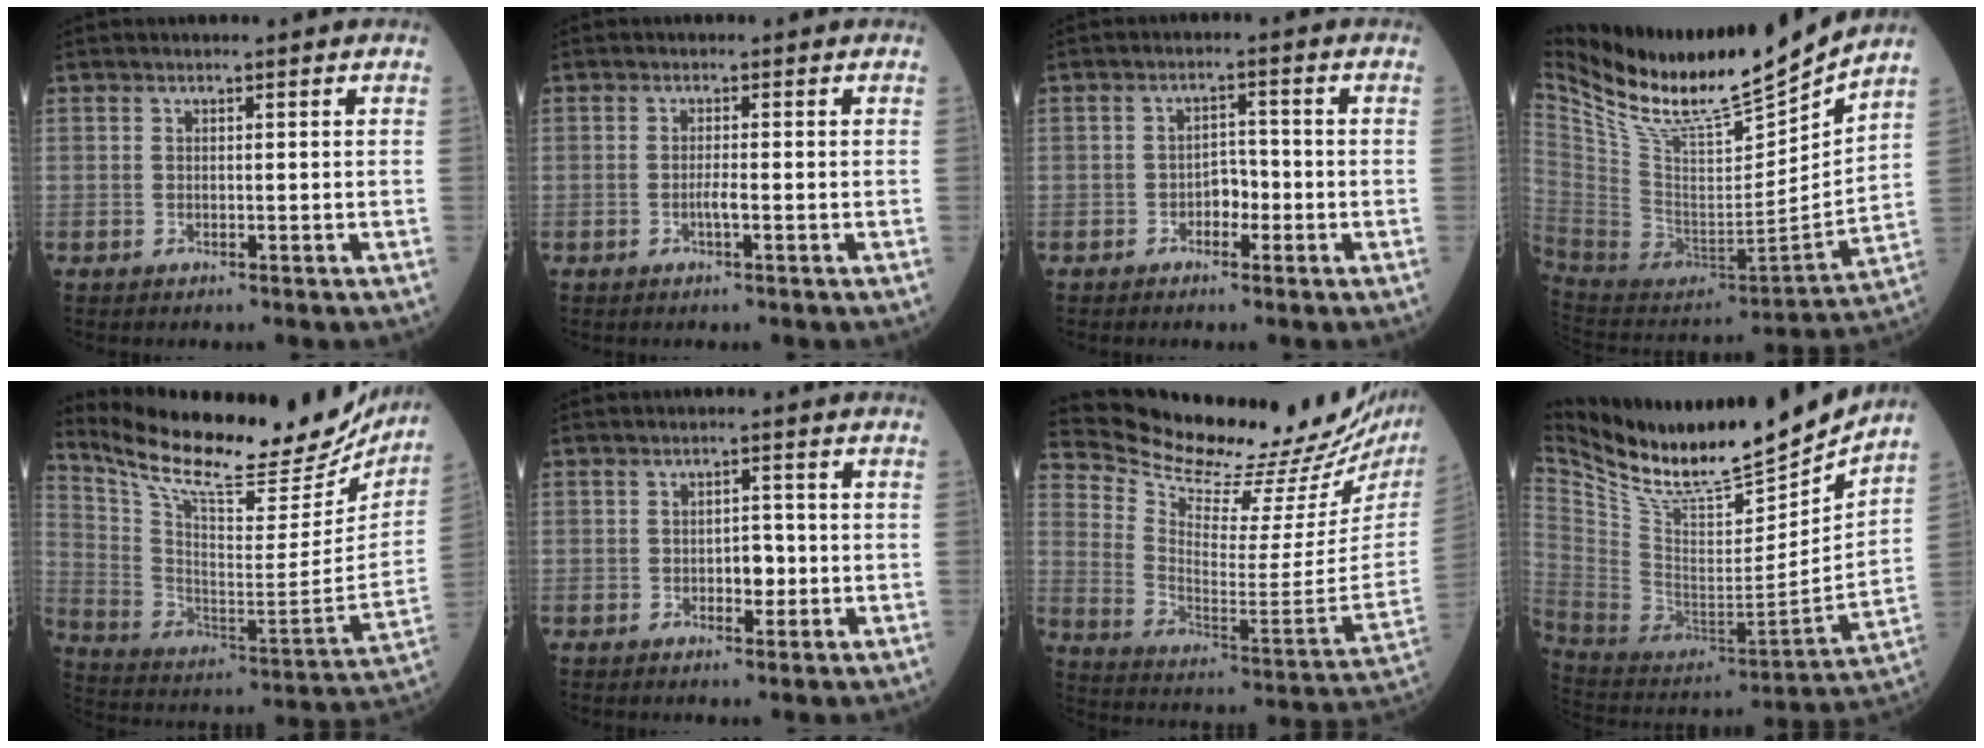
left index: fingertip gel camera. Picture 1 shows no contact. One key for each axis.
{"total": 1.4, "fx": -0.9, "fy": -0.1, "fz": 1.1, "tx": -0.024, "ty": -0.005, "tz": -0.016}
{"total": 2.9, "fx": -1.6, "fy": 1.6, "fz": 1.8, "tx": -0.022, "ty": 0.004, "tz": -0.032}
{"total": 22.4, "fx": 19.7, "fy": 1.8, "fz": 10.6, "tx": -0.208, "ty": -0.053, "tz": 0.347}
{"total": 26.9, "fx": 23.4, "fy": 6.0, "fz": 11.8, "tx": -0.208, "ty": -0.053, "tz": 0.337}
{"total": 2.8, "fx": -1.0, "fy": 1.5, "fz": 2.2, "tx": -0.026, "ty": 0.000, "tz": -0.013}
{"total": 27.1, "fx": 24.8, "fy": 3.8, "fz": 10.2, "tx": -0.176, "ty": -0.111, "tz": 0.336}
{"total": 21.2, "fx": 19.1, "fy": 2.3, "fz": 9.0, "tx": -0.183, "ty": -0.053, "tz": 0.328}